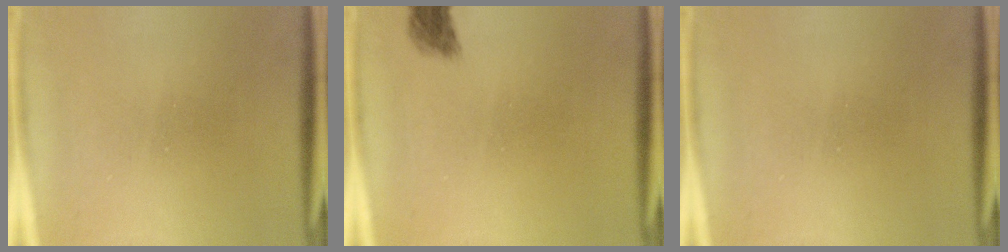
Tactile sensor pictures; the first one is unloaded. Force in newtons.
{"total": 2.2}
{"total": 0.0}